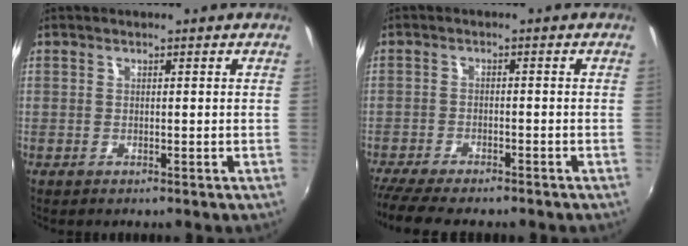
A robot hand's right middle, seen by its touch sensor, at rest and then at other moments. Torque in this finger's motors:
{"motor_torque": [1.03, -1.10, 0.17, 0.05]}